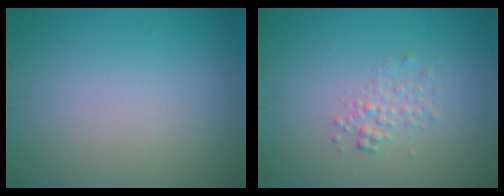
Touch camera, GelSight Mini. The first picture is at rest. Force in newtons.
{"total": 1.4, "press": 1.4, "slide": 0.1}